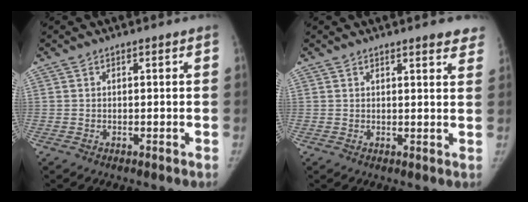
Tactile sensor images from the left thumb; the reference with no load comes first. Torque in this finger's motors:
{"motor_torque": [-0.05, 0.06, 0.47, -0.09, -0.03]}